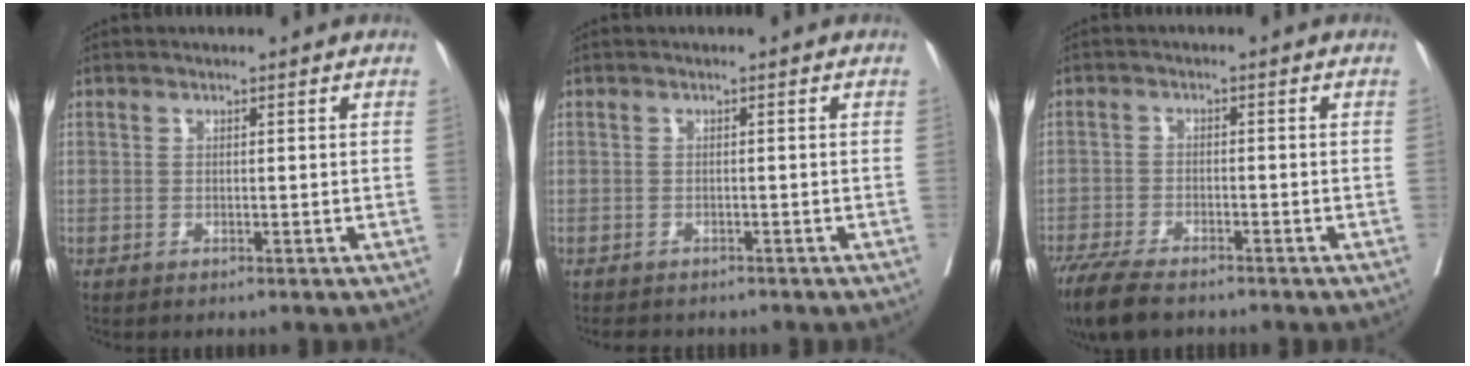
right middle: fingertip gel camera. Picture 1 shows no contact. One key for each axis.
{"total": 4.1, "fx": -3.5, "fy": 1.7, "fz": 1.3, "tx": -0.017, "ty": -0.004, "tz": -0.046}
{"total": 8.8, "fx": -7.1, "fy": 2.4, "fz": 4.7, "tx": -0.081, "ty": -0.018, "tz": -0.121}